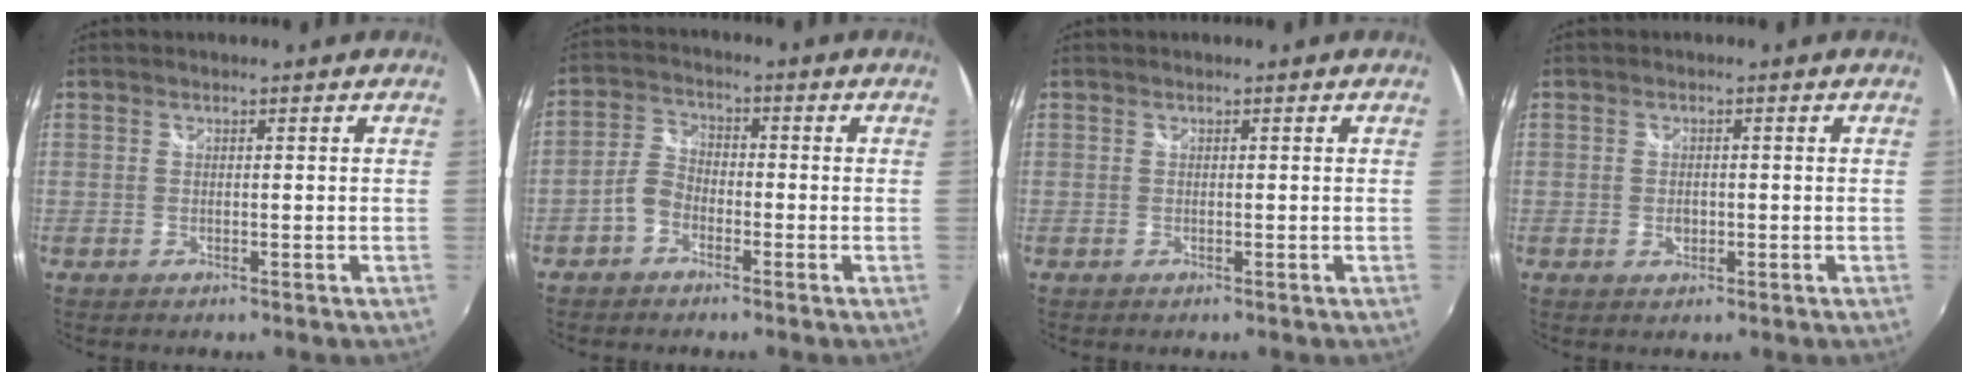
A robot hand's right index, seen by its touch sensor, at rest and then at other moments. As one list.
[{"total": 4.3, "force": [-2.4, 2.8, 2.1], "torque": [-0.045, 0.015, -0.049]}, {"total": 0.0}, {"total": 2.0, "force": [-0.5, 1.4, 1.3], "torque": [-0.022, 0.000, -0.009]}]